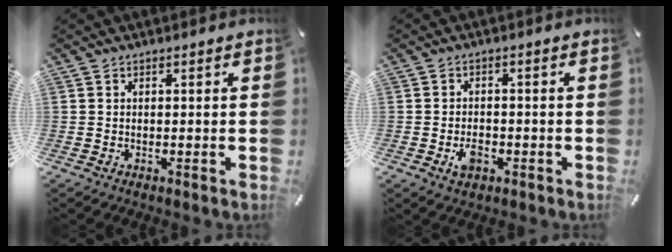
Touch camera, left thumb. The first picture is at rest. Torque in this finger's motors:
{"motor_torque": [-0.03, 0.02, 0.03, -0.01, 0.01]}